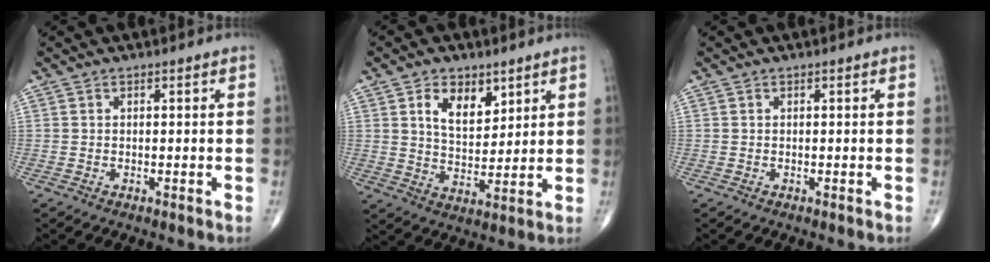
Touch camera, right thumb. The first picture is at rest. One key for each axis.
{"total": 8.5, "fx": 4.2, "fy": 5.1, "fz": 5.4, "tx": -0.067, "ty": -0.030, "tz": 0.077}
{"total": 0.0}